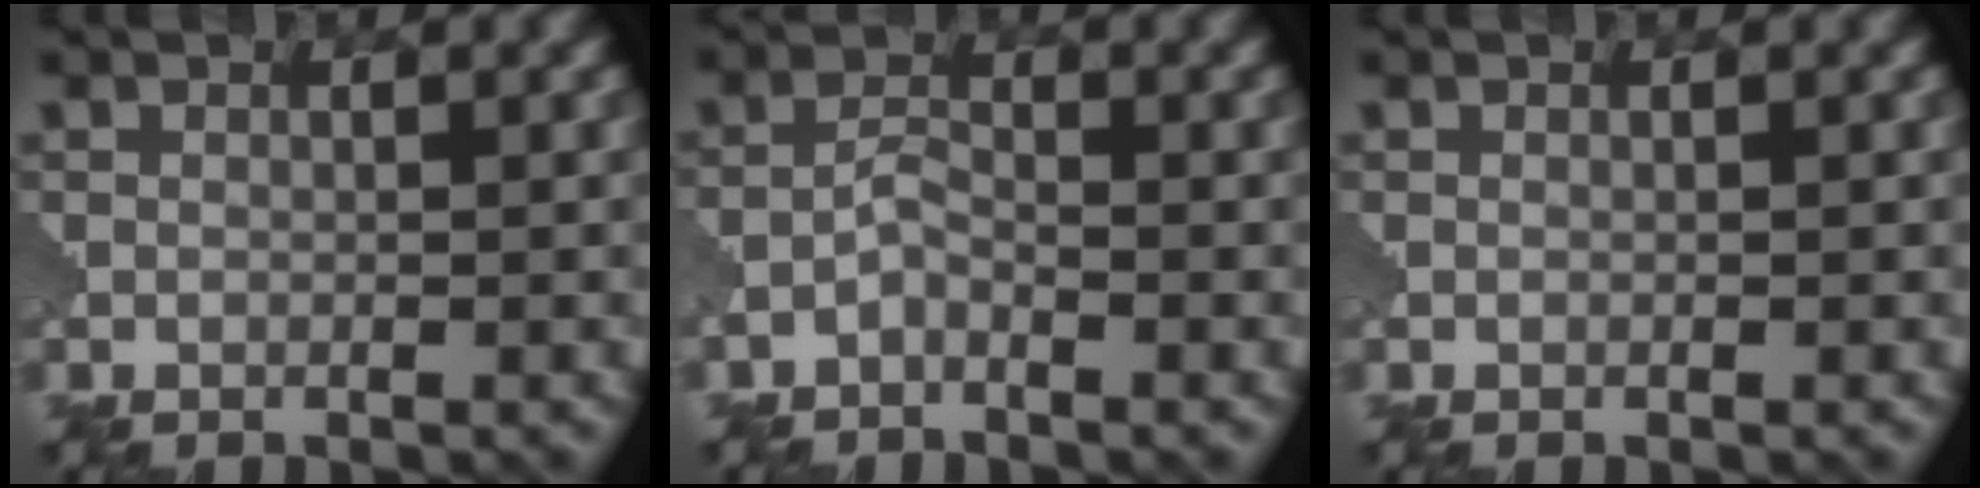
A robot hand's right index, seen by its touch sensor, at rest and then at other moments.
{"total": 1.5, "force": [-1.1, 0.5, 1.0], "torque": [-0.022, 0.006, -0.028]}
{"total": 0.0}